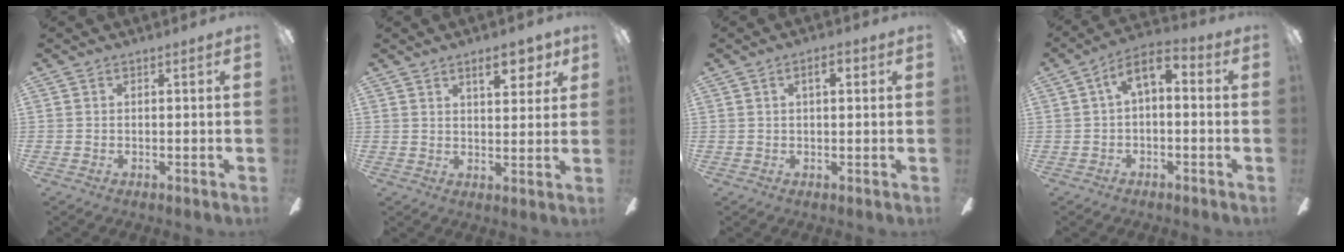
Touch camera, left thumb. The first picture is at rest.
{"total": 7.8, "force": [4.7, 3.0, 5.4], "torque": [-0.069, -0.015, 0.074]}
{"total": 3.9, "force": [1.7, 1.6, 3.2], "torque": [-0.042, -0.002, 0.022]}
{"total": 6.6, "force": [1.2, 3.3, 5.5], "torque": [-0.089, 0.002, 0.020]}